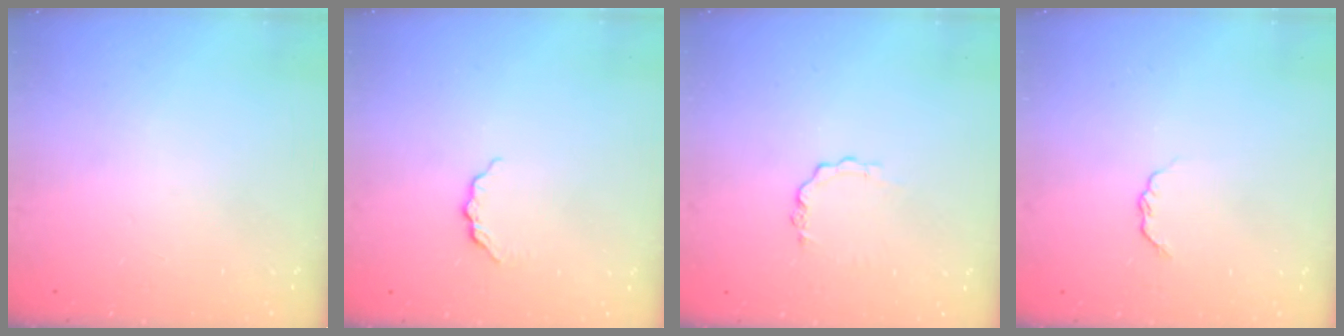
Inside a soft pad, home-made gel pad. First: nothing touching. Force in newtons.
{"total": 5.5, "press": 5.4, "slide": 0.6}
{"total": 2.9, "press": 2.9, "slide": 0.2}
{"total": 3.2, "press": 3.2, "slide": 0.4}